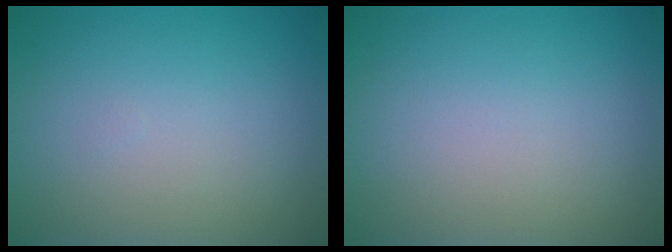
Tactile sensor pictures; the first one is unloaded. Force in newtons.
{"total": 0.0}